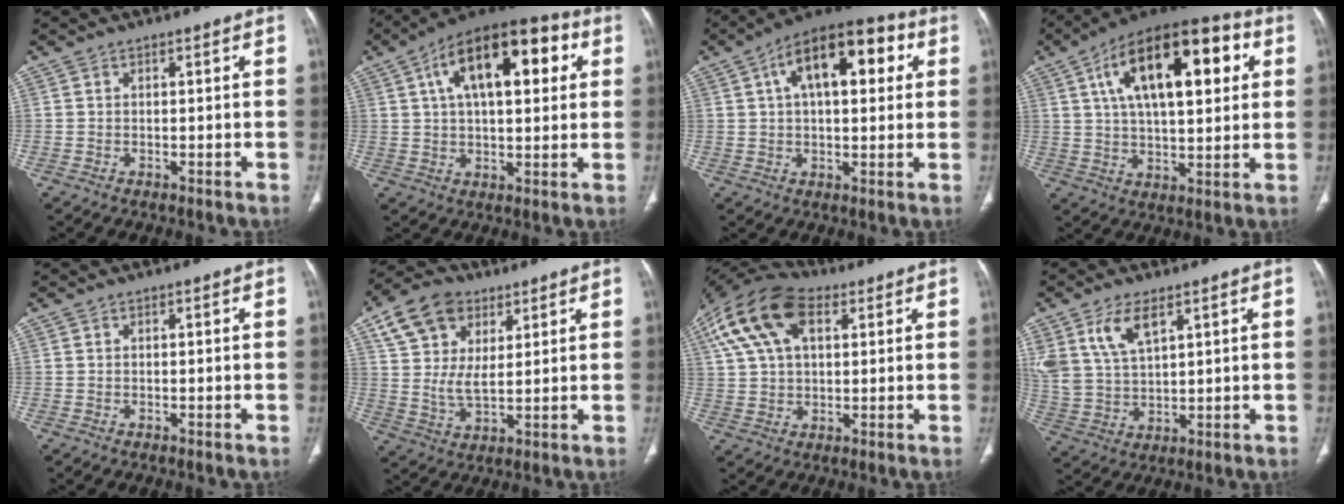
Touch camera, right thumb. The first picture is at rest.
{"total": 19.8, "force": [6.2, 9.4, 16.3], "torque": [-0.231, 0.021, 0.088]}
{"total": 17.0, "force": [5.2, 8.4, 13.9], "torque": [-0.185, 0.026, 0.071]}
{"total": 23.1, "force": [7.3, 10.5, 19.2], "torque": [-0.289, 0.012, 0.109]}
{"total": 0.0}
{"total": 12.4, "force": [5.8, 7.9, 7.5], "torque": [-0.123, -0.013, 0.108]}
{"total": 17.2, "force": [7.0, 9.5, 12.5], "torque": [-0.247, 0.020, 0.123]}
{"total": 9.5, "force": [5.2, 4.6, 6.5], "torque": [-0.132, -0.017, 0.113]}